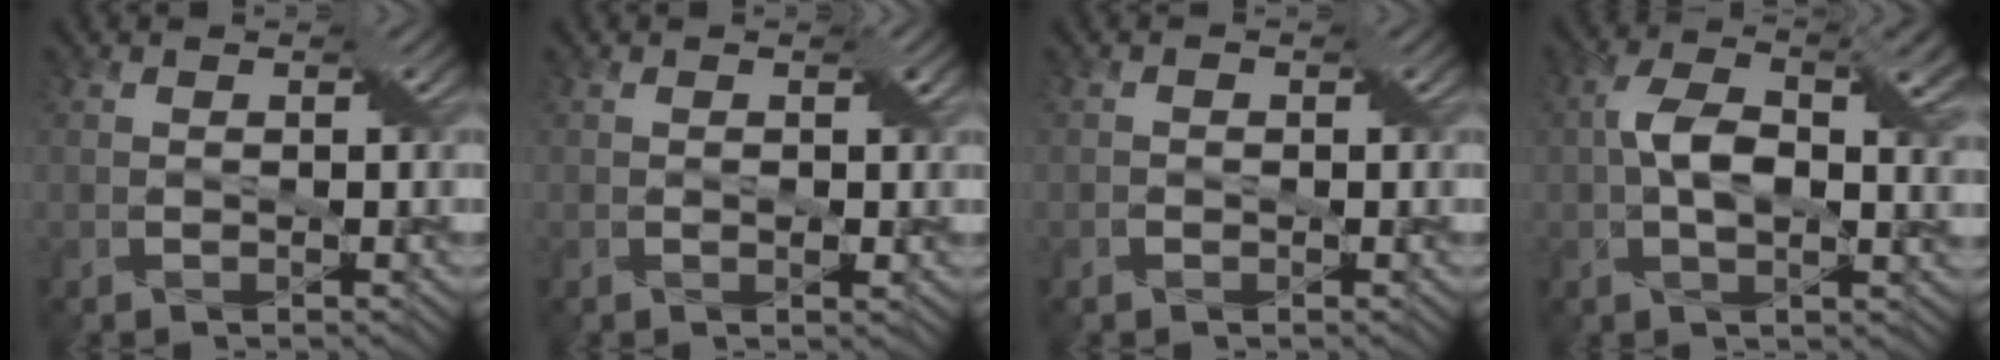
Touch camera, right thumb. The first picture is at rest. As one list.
[{"total": 1.3, "force": [0.1, 0.7, 1.1], "torque": [-0.015, -0.002, 0.003]}, {"total": 0.8, "force": [-0.4, 0.7, 0.3], "torque": [-0.007, 0.000, -0.008]}, {"total": 9.4, "force": [0.9, 4.8, 8.1], "torque": [-0.156, 0.009, 0.010]}]